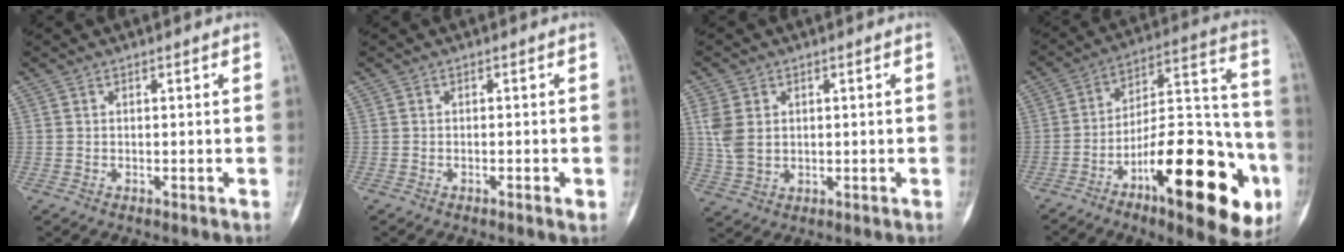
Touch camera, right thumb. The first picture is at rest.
{"total": 1.3, "force": [-0.5, 0.3, 1.2], "torque": [-0.025, -0.002, -0.008]}
{"total": 6.5, "force": [1.3, 4.8, 4.1], "torque": [-0.084, -0.003, 0.034]}
{"total": 28.2, "force": [-11.6, 9.9, 23.7], "torque": [-0.319, 0.065, -0.169]}